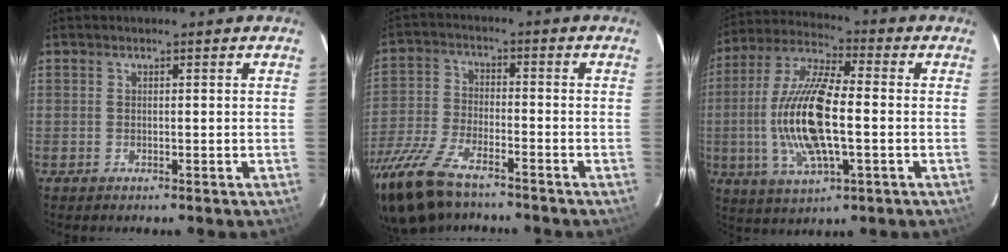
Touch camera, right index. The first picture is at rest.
{"total": 18.7, "force": [-14.1, 7.0, 10.2], "torque": [-0.239, -0.036, -0.266]}
{"total": 17.0, "force": [-2.0, 5.6, 15.9], "torque": [-0.328, 0.001, -0.040]}